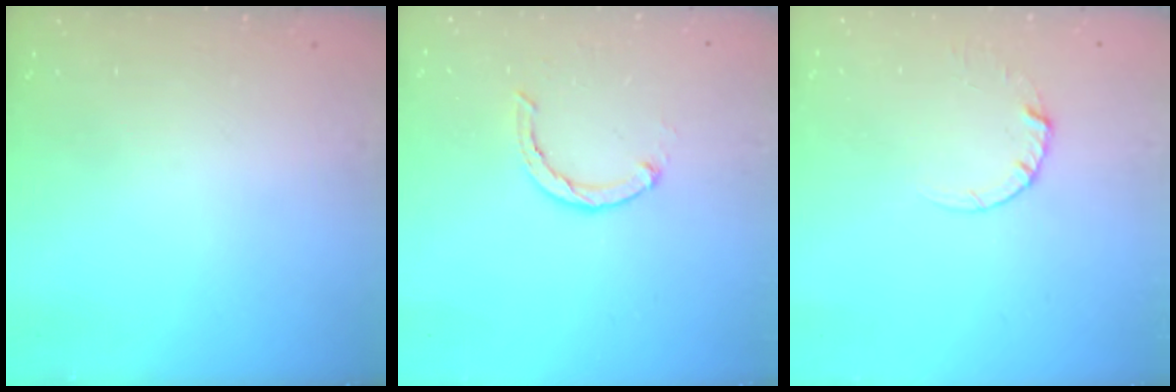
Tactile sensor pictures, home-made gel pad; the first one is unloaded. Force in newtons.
{"total": 2.4, "press": 2.4, "slide": 0.4}
{"total": 2.7, "press": 2.7, "slide": 0.2}